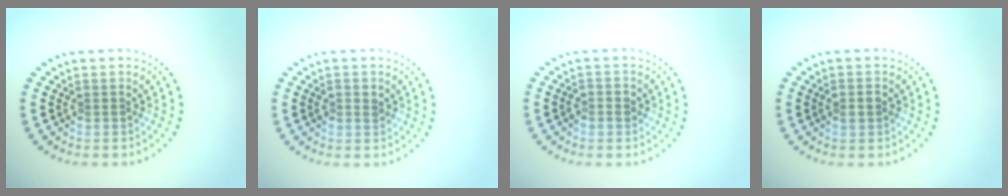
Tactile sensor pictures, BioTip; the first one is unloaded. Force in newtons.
{"total": 1.2, "press": 1.2, "slide": 0.1}
{"total": 1.6, "press": 1.5, "slide": 0.5}
{"total": 1.0, "press": 1.0, "slide": 0.2}